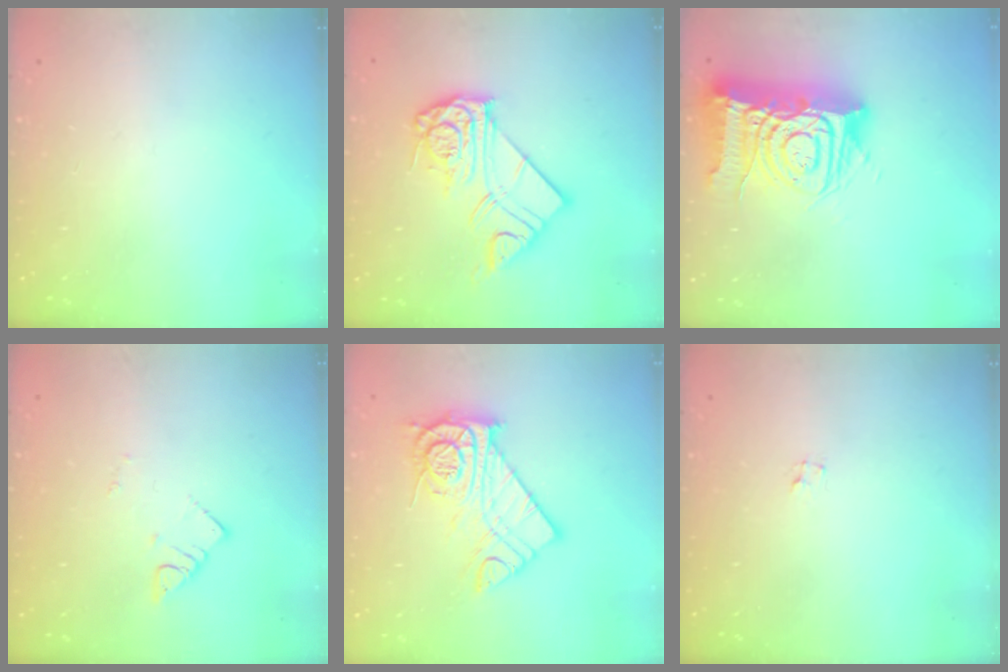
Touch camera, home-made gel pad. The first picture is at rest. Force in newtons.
{"total": 13.7, "press": 13.6, "slide": 1.4}
{"total": 17.8, "press": 17.7, "slide": 1.9}
{"total": 2.7, "press": 2.7, "slide": 0.1}
{"total": 14.0, "press": 13.9, "slide": 1.4}
{"total": 1.2, "press": 1.2, "slide": 0.1}